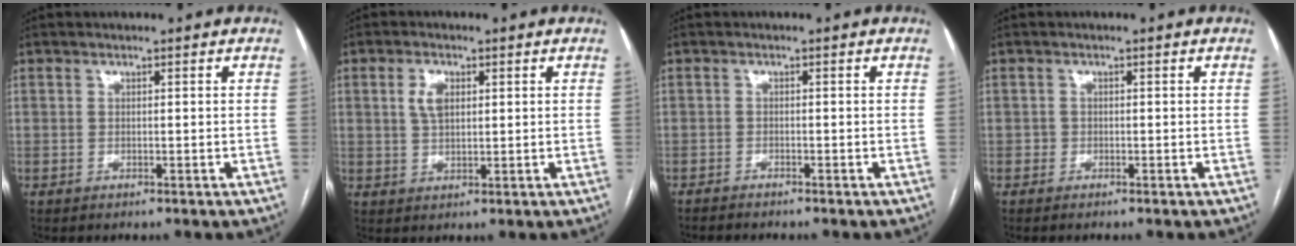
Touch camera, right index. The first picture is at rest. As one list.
[{"total": 3.7, "force": [1.1, 1.9, 2.9], "torque": [-0.059, 0.007, 0.023]}, {"total": 2.7, "force": [-2.5, 0.3, 1.0], "torque": [-0.017, -0.004, -0.035]}, {"total": 0.7, "force": [-0.6, 0.4, 0.1], "torque": [-0.004, 0.002, -0.012]}]